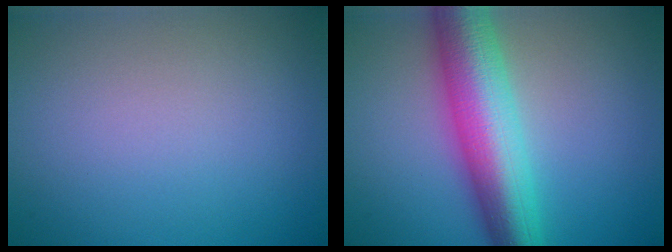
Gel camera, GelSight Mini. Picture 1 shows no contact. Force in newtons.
{"total": 9.5, "press": 9.5, "slide": 0.2}